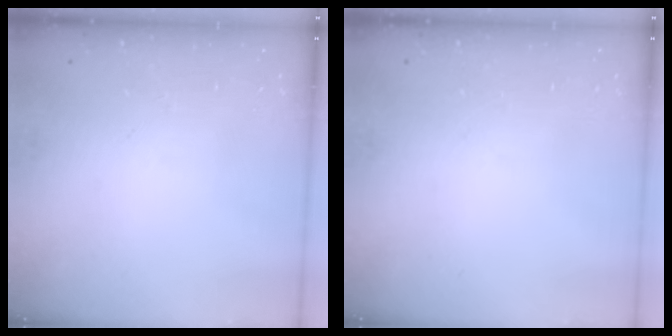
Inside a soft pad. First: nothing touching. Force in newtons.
{"total": 0.0}